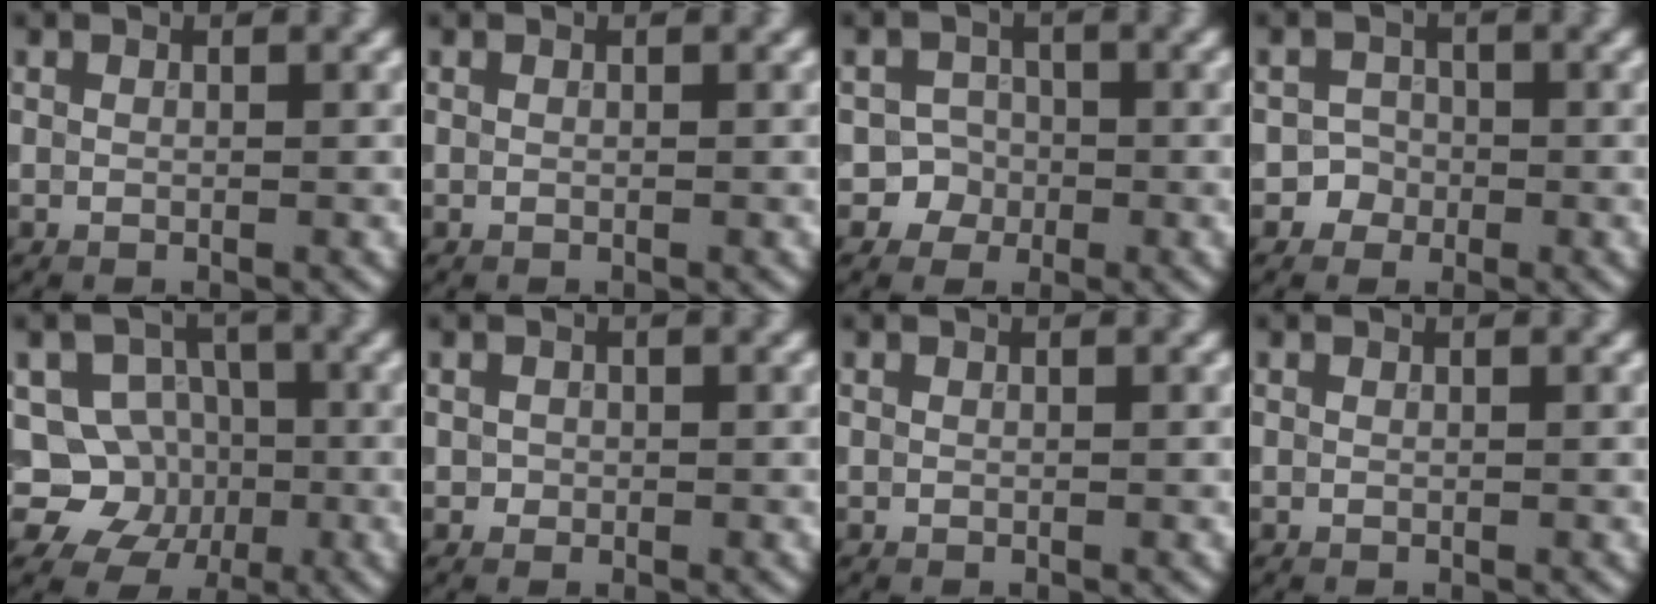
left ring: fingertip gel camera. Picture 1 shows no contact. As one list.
[{"total": 0.0}, {"total": 3.0, "force": [-1.3, 2.7, 0.2], "torque": [0.026, 0.003, -0.033]}, {"total": 2.1, "force": [-1.0, 1.9, 0.0], "torque": [0.025, 0.007, -0.024]}, {"total": 6.7, "force": [-1.2, 6.2, 2.1], "torque": [-0.017, 0.006, -0.054]}, {"total": 0.7, "force": [-0.1, 0.6, 0.2], "torque": [-0.001, -0.004, -0.002]}, {"total": 0.0}, {"total": 0.0}]